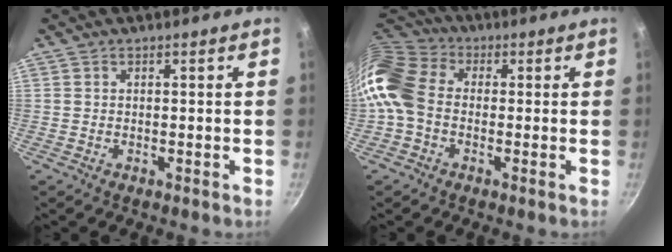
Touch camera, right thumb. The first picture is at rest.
{"total": 10.7, "force": [-1.0, 8.1, 6.9], "torque": [-0.117, 0.024, -0.041]}